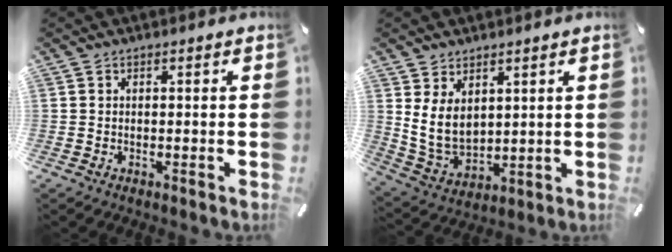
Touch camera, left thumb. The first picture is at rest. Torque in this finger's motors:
{"motor_torque": [1.51, 1.41, 0.94, -0.88, 0.14]}